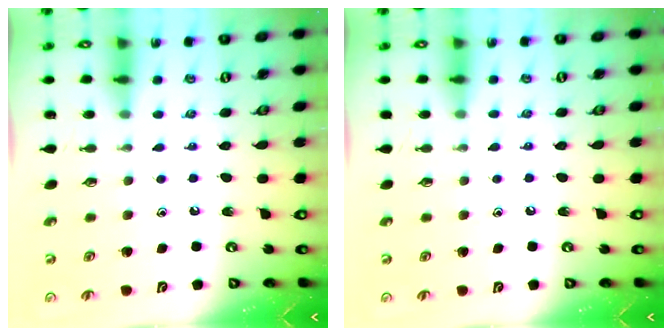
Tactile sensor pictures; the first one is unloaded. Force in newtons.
{"total": 3.3, "press": 3.2, "slide": 0.5}